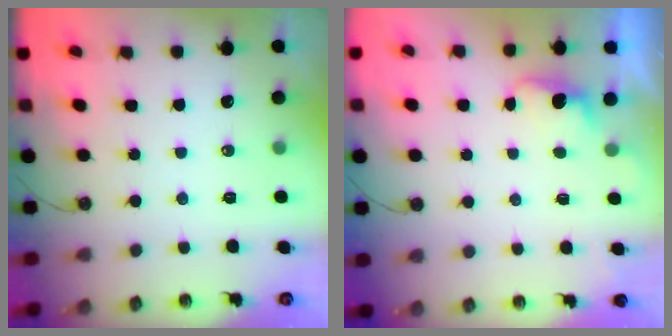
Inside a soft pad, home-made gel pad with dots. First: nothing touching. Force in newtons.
{"total": 1.2, "press": 1.0, "slide": 0.8}